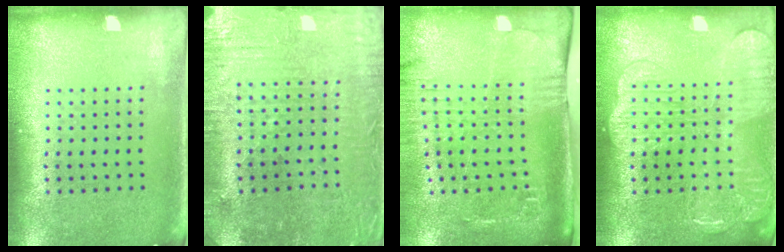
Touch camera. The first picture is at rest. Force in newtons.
{"total": 1.3, "press": 1.3, "slide": 0.4}
{"total": 2.6, "press": 2.1, "slide": 1.6}
{"total": 2.6, "press": 2.6, "slide": 0.3}